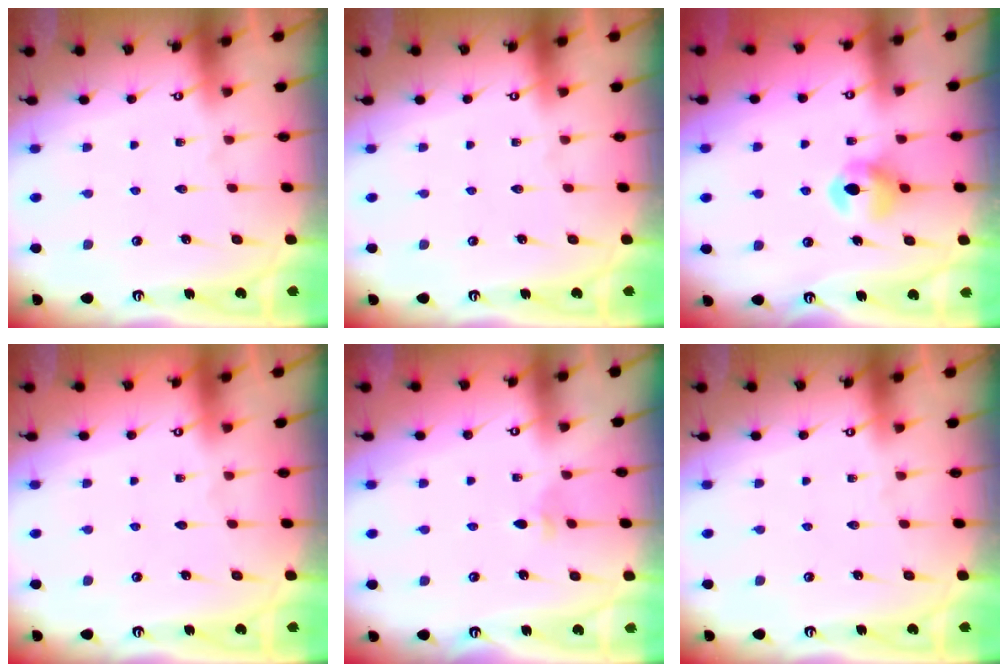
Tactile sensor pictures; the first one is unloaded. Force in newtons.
{"total": 0.0}
{"total": 7.5, "press": 7.4, "slide": 0.5}
{"total": 0.0}
{"total": 2.3, "press": 2.2, "slide": 0.8}
{"total": 0.0}